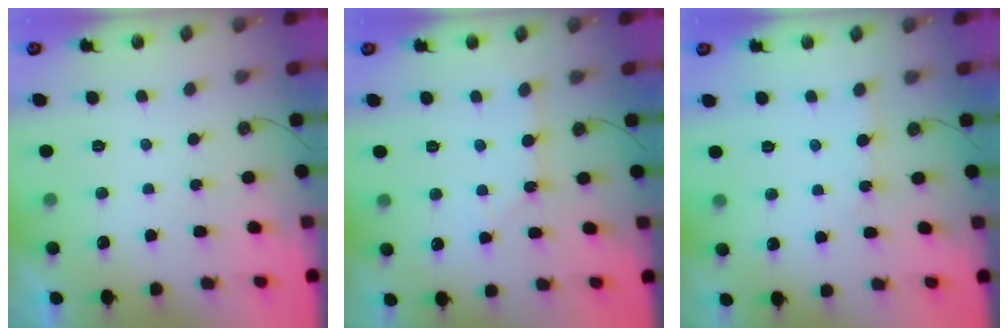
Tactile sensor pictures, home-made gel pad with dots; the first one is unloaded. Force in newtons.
{"total": 1.8, "press": 1.8, "slide": 0.3}
{"total": 2.3, "press": 2.3, "slide": 0.3}